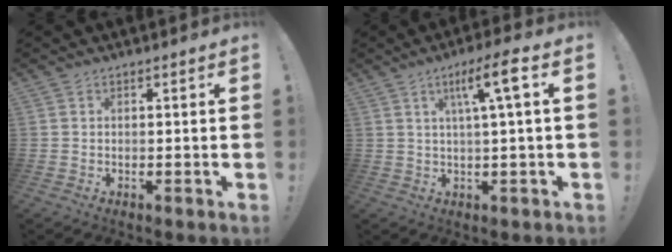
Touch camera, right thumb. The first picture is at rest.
{"total": 8.9, "force": [2.8, 0.7, 8.4], "torque": [-0.142, -0.001, 0.038]}